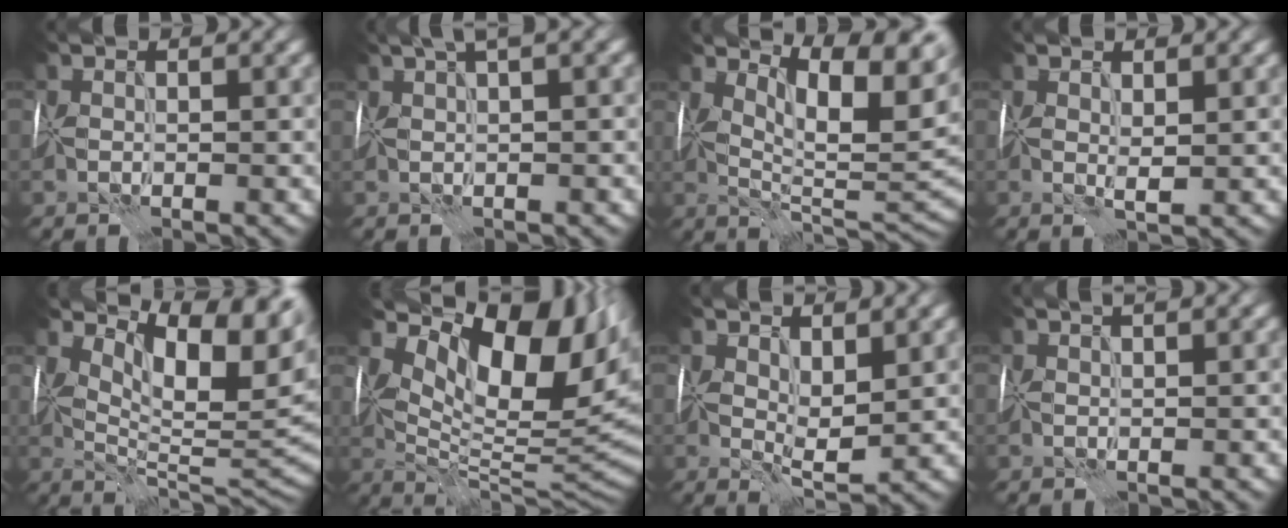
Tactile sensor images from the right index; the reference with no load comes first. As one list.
[{"total": 2.6, "force": [1.4, -0.2, 2.2], "torque": [-0.040, 0.011, 0.026]}, {"total": 8.9, "force": [3.1, 3.2, 7.8], "torque": [-0.125, -0.005, 0.052]}, {"total": 1.1, "force": [0.4, -0.1, 1.1], "torque": [-0.021, -0.004, 0.005]}, {"total": 11.5, "force": [4.3, 5.0, 9.4], "torque": [-0.120, -0.009, 0.069]}, {"total": 13.0, "force": [4.3, 5.9, 10.8], "torque": [-0.152, -0.006, 0.082]}, {"total": 3.3, "force": [1.0, 1.2, 2.9], "torque": [-0.054, -0.009, 0.017]}, {"total": 2.2, "force": [1.4, 0.4, 1.6], "torque": [-0.020, 0.018, 0.011]}]